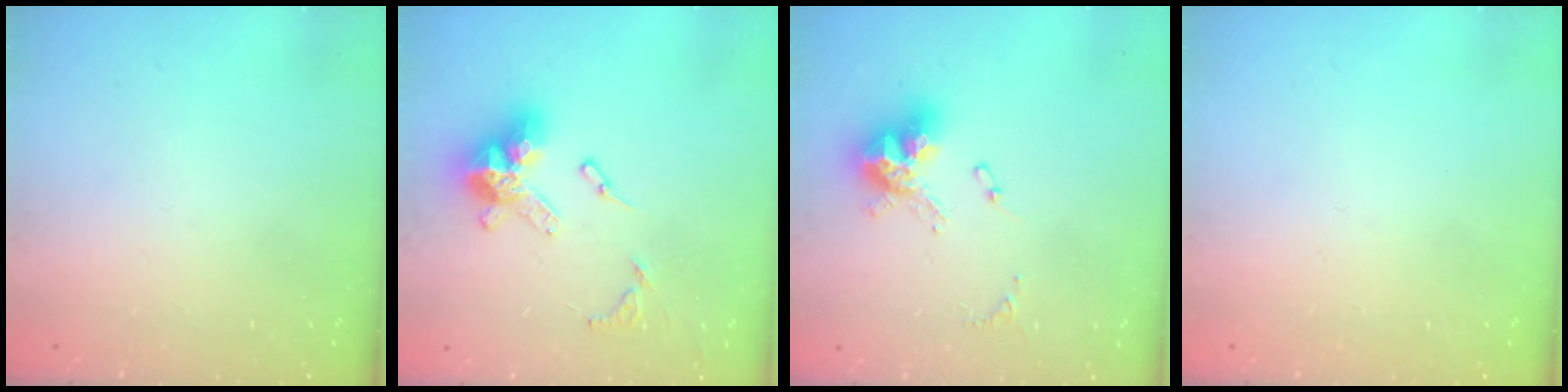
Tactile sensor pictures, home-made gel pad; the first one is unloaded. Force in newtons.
{"total": 14.2, "press": 14.1, "slide": 1.3}
{"total": 12.6, "press": 12.5, "slide": 1.4}
{"total": 0.0}